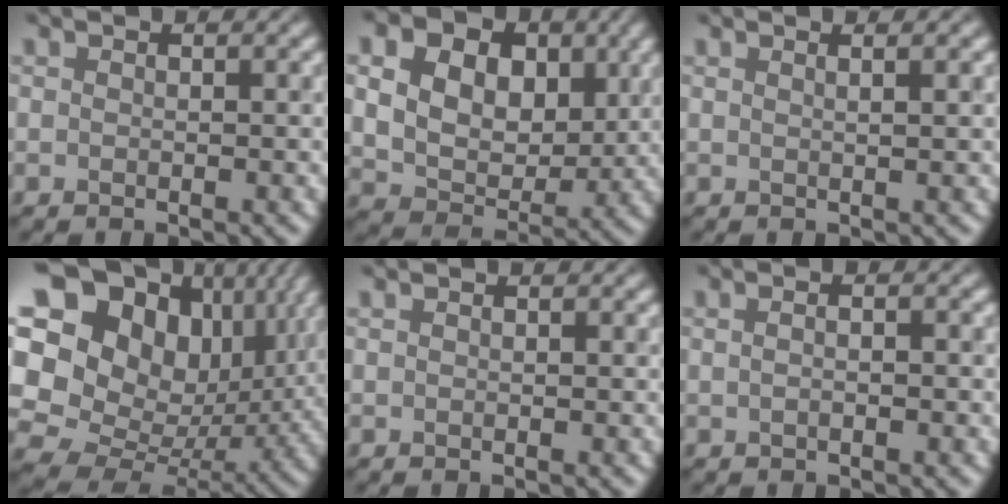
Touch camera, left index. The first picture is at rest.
{"total": 14.4, "force": [5.4, 10.4, 8.4], "torque": [-0.158, 0.028, 0.096]}
{"total": 2.7, "force": [1.3, 1.2, 2.1], "torque": [-0.007, 0.009, -0.012]}
{"total": 20.8, "force": [5.8, 16.0, 12.0], "torque": [-0.279, 0.033, 0.125]}
{"total": 0.0}
{"total": 4.2, "force": [1.2, 2.3, 3.3], "torque": [-0.026, 0.042, -0.023]}